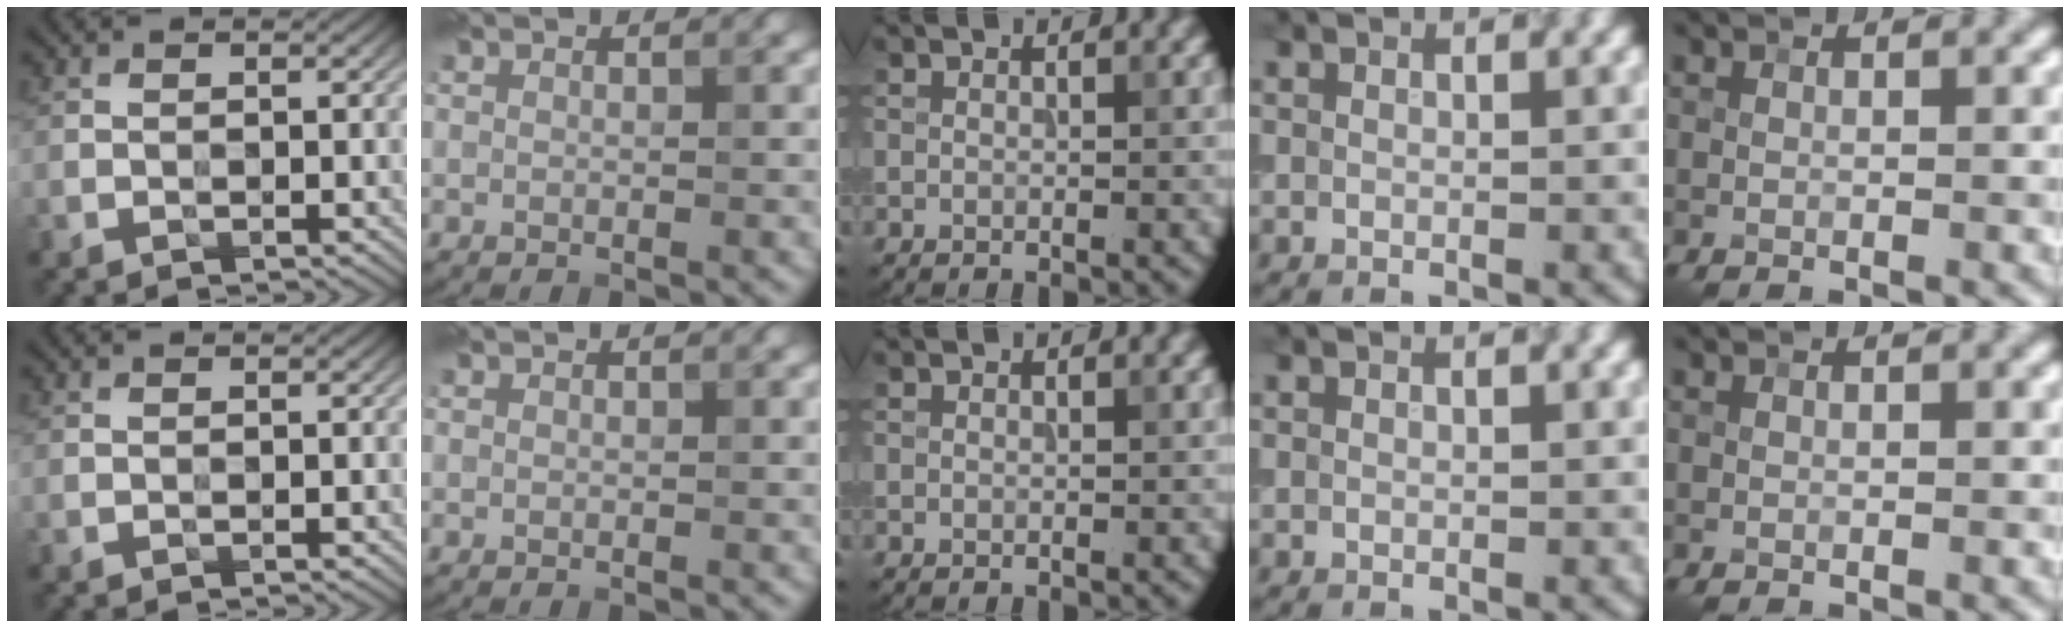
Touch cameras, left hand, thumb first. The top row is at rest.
{}